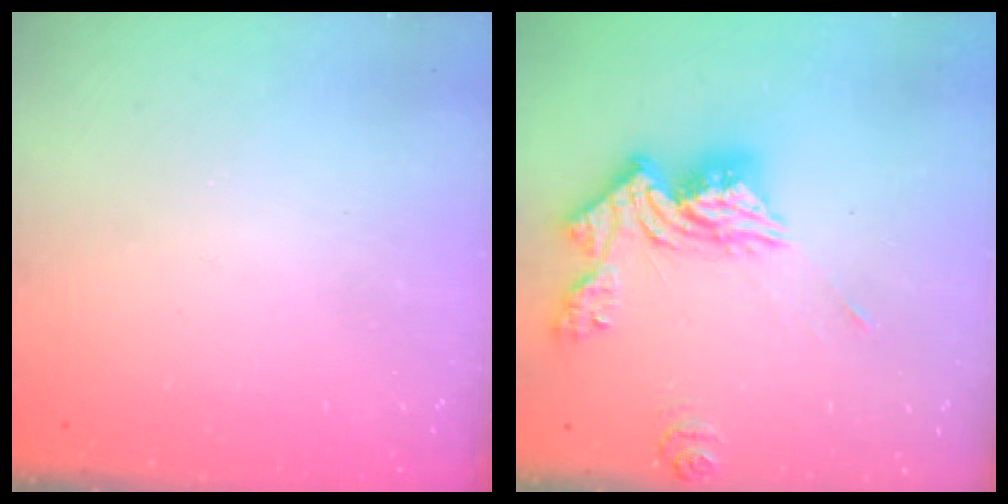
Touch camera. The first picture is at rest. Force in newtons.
{"total": 15.2, "press": 15.1, "slide": 1.6}